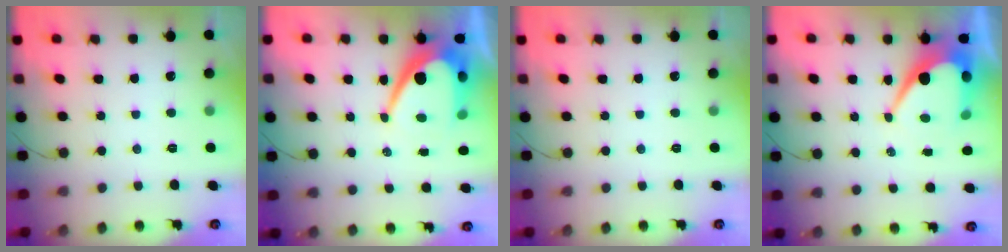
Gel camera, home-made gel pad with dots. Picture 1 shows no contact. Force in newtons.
{"total": 12.4, "press": 12.4, "slide": 0.9}
{"total": 0.0}
{"total": 11.7, "press": 11.7, "slide": 0.8}